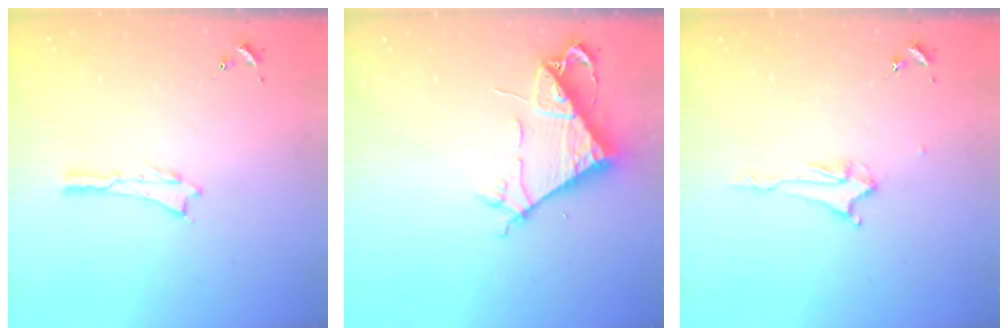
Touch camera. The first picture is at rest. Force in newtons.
{"total": 7.3, "press": 7.3, "slide": 0.8}
{"total": 2.2, "press": 2.2, "slide": 0.3}